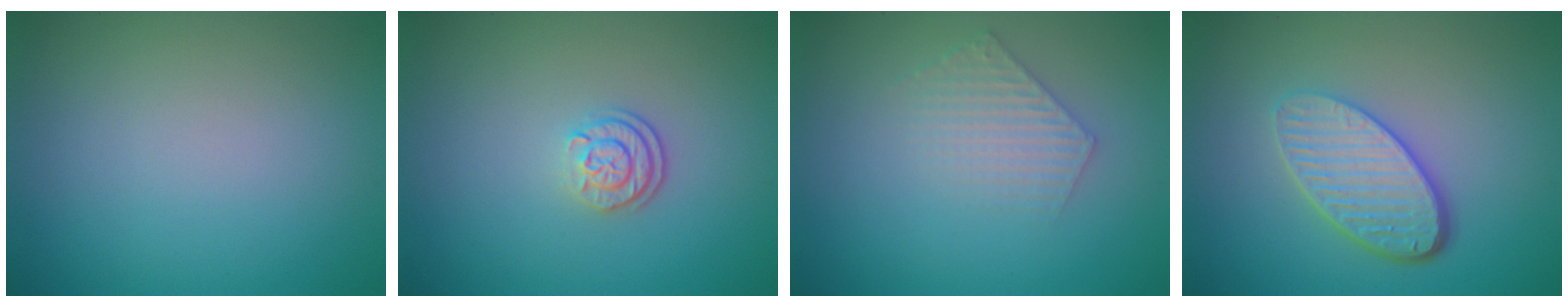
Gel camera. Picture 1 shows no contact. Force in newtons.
{"total": 2.2, "press": 1.8, "slide": 1.3}
{"total": 2.2, "press": 2.1, "slide": 0.4}
{"total": 5.1, "press": 3.7, "slide": 3.5}